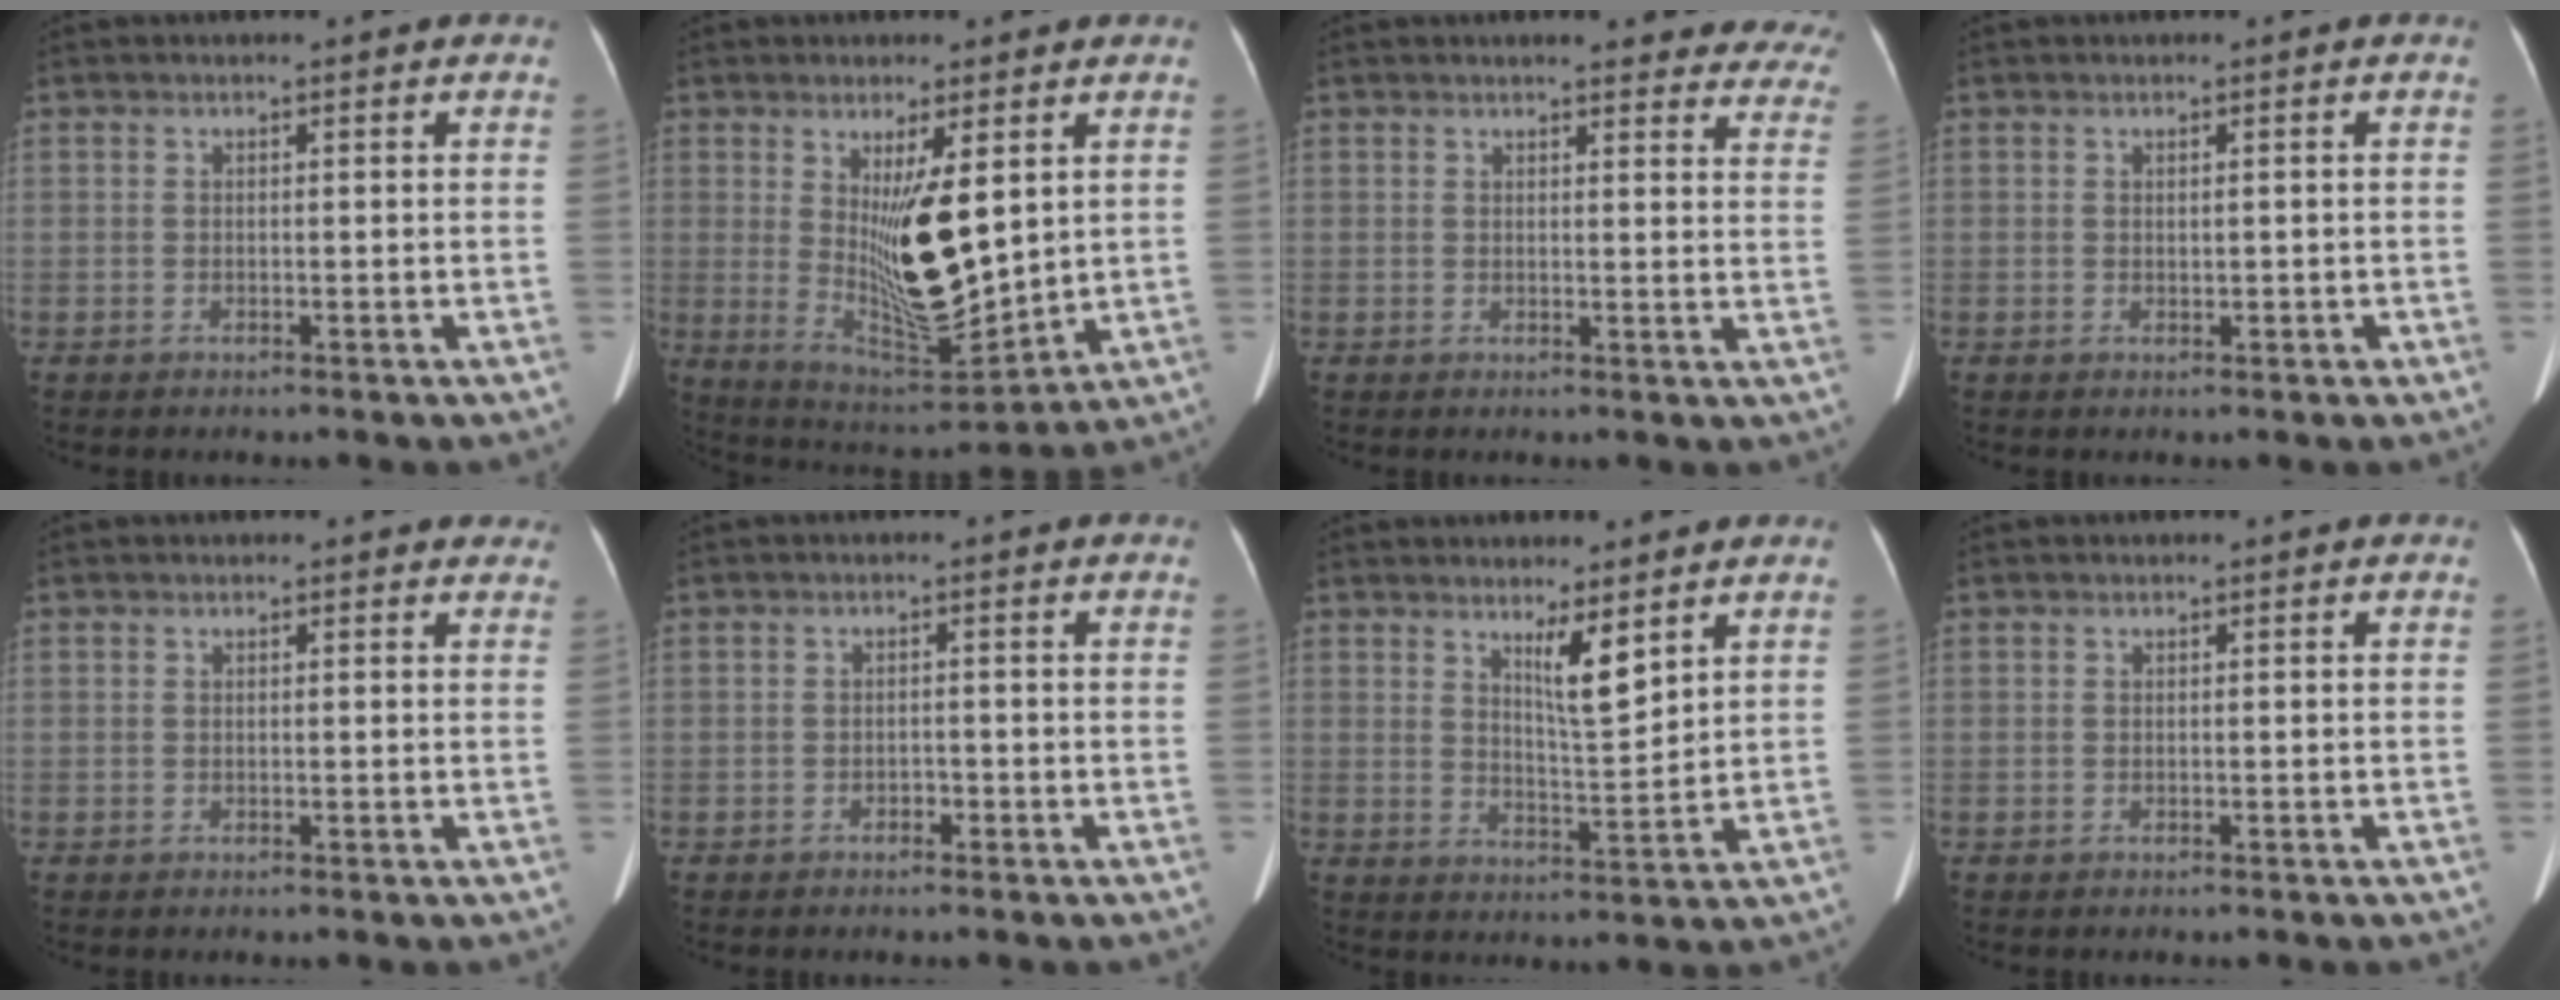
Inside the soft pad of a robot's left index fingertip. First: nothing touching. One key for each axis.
{"total": 12.0, "fx": 2.4, "fy": 2.8, "fz": 11.5, "tx": -0.201, "ty": -0.023, "tz": 0.055}
{"total": 17.3, "fx": 16.0, "fy": 3.6, "fz": 5.6, "tx": -0.033, "ty": -0.042, "tz": 0.157}
{"total": 0.7, "fx": 0.0, "fy": 0.3, "fz": 0.6, "tx": -0.012, "ty": -0.002, "tz": 0.005}
{"total": 2.6, "fx": 2.3, "fy": 1.2, "fz": 0.4, "tx": 0.008, "ty": -0.005, "tz": 0.001}
{"total": 1.0, "fx": -0.7, "fy": 0.5, "fz": 0.5, "tx": -0.009, "ty": 0.001, "tz": -0.010}
{"total": 5.1, "fx": 3.3, "fy": 0.3, "fz": 3.8, "tx": -0.067, "ty": -0.016, "tz": 0.062}
{"total": 0.0}